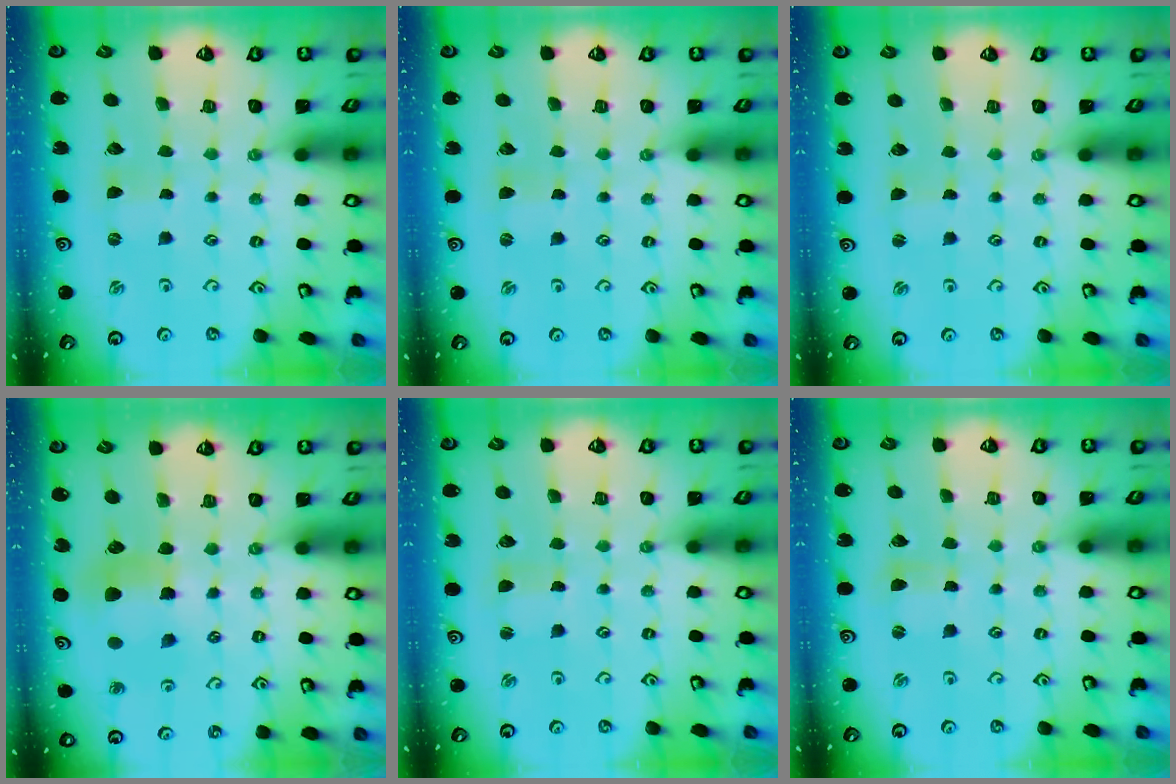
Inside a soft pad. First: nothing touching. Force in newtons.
{"total": 1.2, "press": 1.2, "slide": 0.4}
{"total": 0.0}
{"total": 6.4, "press": 6.3, "slide": 0.9}
{"total": 1.1, "press": 1.0, "slide": 0.2}
{"total": 1.2, "press": 1.2, "slide": 0.2}